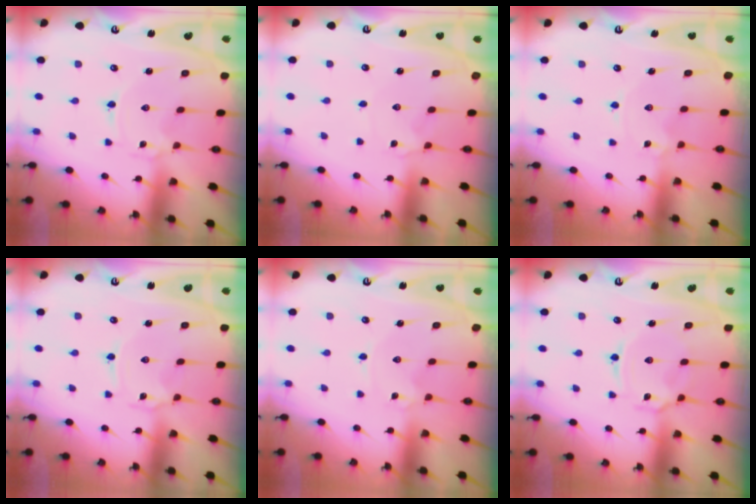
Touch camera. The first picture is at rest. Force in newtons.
{"total": 1.1, "press": 1.0, "slide": 0.3}
{"total": 0.8, "press": 0.8, "slide": 0.2}
{"total": 1.3, "press": 1.3, "slide": 0.2}
{"total": 0.0}
{"total": 4.2, "press": 4.2, "slide": 0.2}